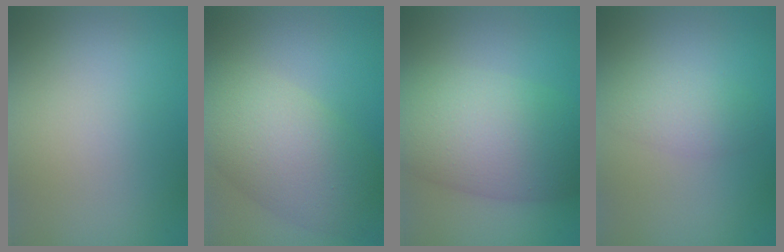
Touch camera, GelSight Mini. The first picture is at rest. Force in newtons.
{"total": 7.8, "press": 7.8, "slide": 0.2}
{"total": 9.0, "press": 9.0, "slide": 0.6}
{"total": 2.4, "press": 2.4, "slide": 0.1}